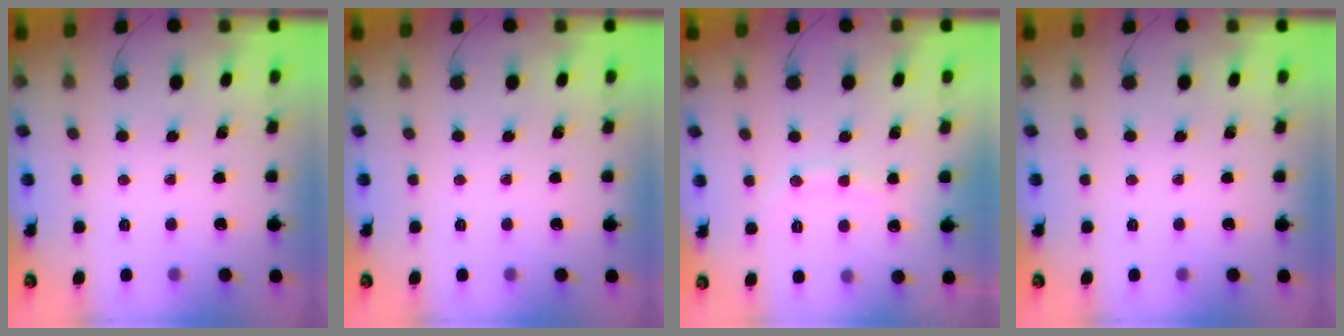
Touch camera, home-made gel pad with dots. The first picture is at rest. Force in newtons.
{"total": 0.0}
{"total": 8.4, "press": 8.3, "slide": 1.2}
{"total": 0.0}